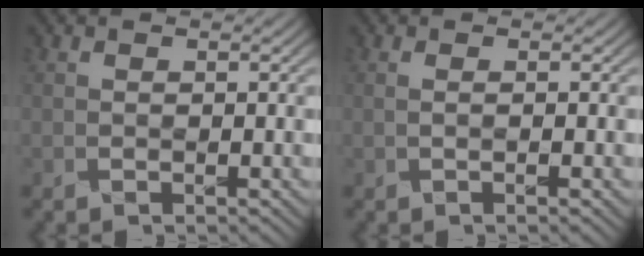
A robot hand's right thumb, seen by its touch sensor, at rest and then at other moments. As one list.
[{"total": 1.5, "force": [-0.2, 0.3, 1.4], "torque": [-0.018, -0.002, -0.006]}]